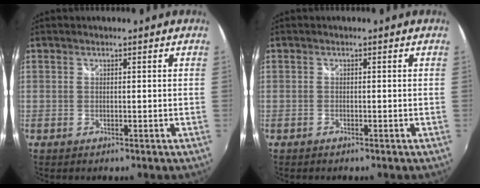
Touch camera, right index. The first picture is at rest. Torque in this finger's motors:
{"motor_torque": [0.07, -0.07, 0.04, 0.01]}